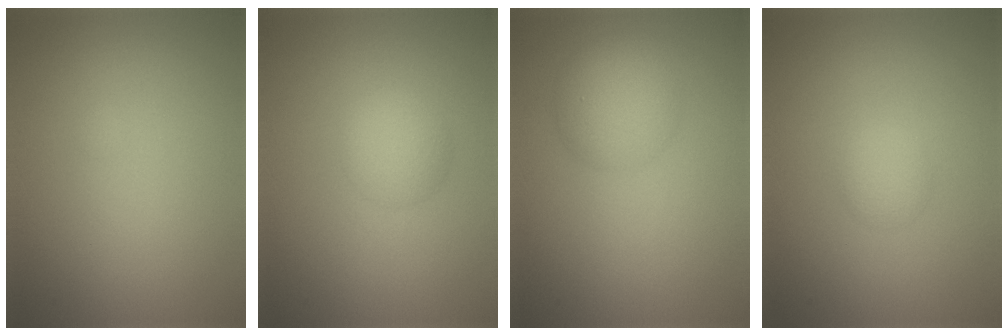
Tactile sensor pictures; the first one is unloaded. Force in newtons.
{"total": 2.5, "press": 2.5, "slide": 0.1}
{"total": 3.7, "press": 3.7, "slide": 0.1}
{"total": 1.4, "press": 1.4, "slide": 0.1}